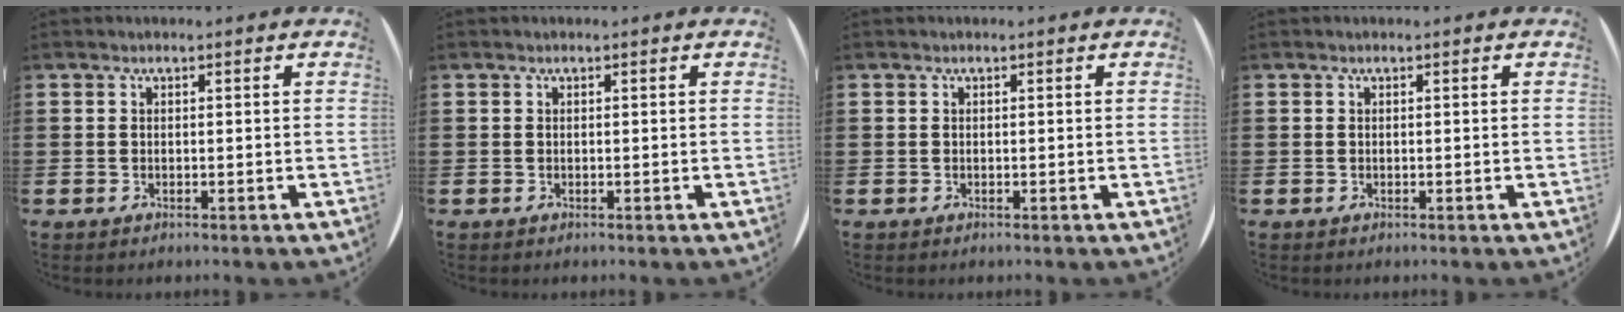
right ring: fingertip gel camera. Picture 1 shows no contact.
{"total": 0.0}
{"total": 0.0}
{"total": 0.0}